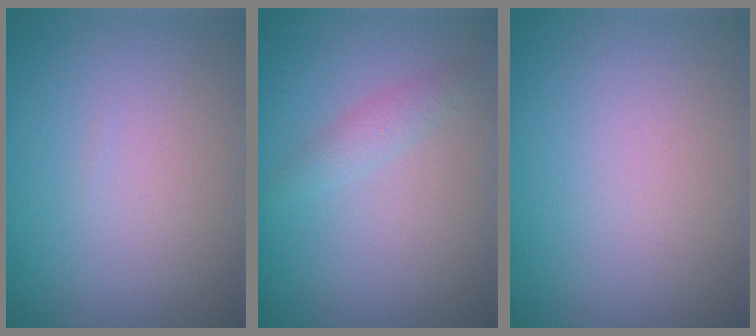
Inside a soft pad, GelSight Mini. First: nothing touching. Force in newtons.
{"total": 1.4, "press": 1.4, "slide": 0.0}
{"total": 0.0}